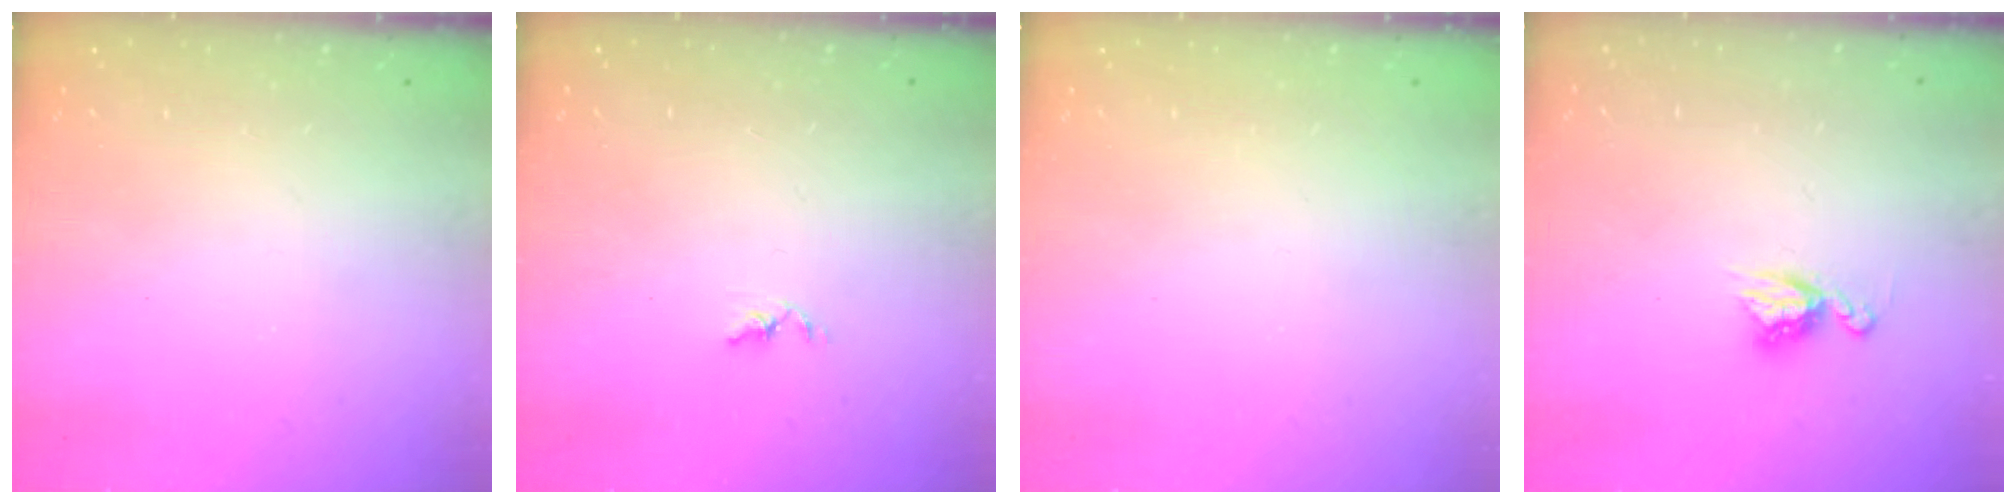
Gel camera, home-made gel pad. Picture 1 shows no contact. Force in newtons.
{"total": 1.8, "press": 1.7, "slide": 0.3}
{"total": 0.0}
{"total": 7.7, "press": 7.7, "slide": 0.6}